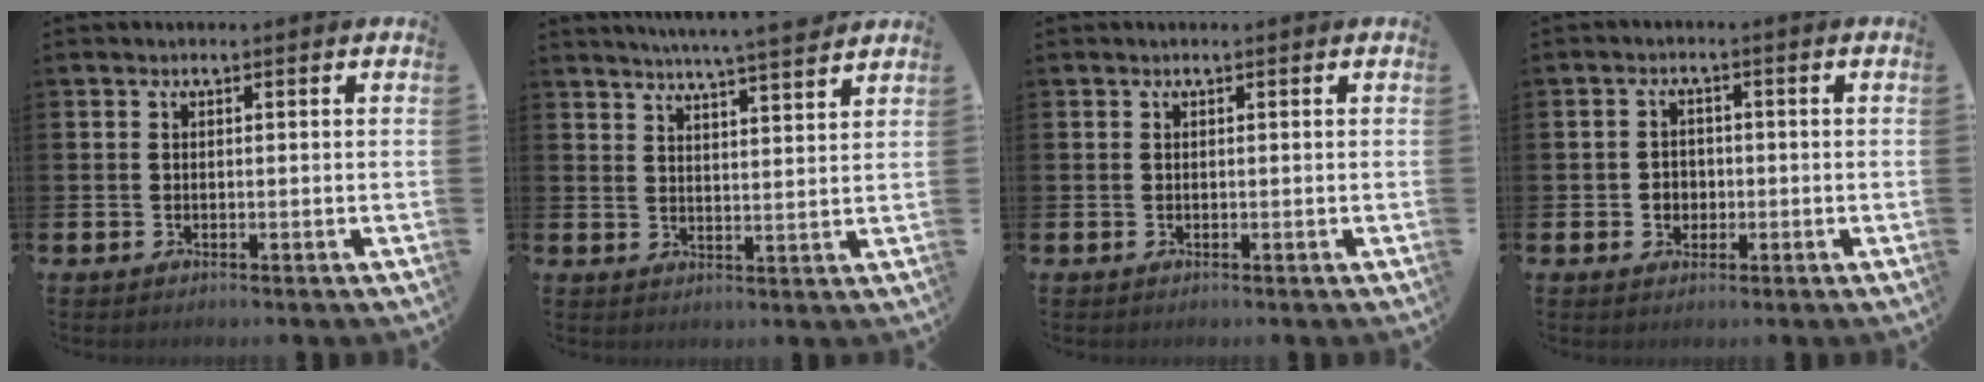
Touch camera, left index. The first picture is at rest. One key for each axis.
{"total": 6.1, "fx": 5.8, "fy": -0.6, "fz": 1.7, "tx": -0.039, "ty": -0.034, "tz": 0.101}
{"total": 0.0}
{"total": 2.2, "fx": -0.4, "fy": 2.1, "fz": 0.6, "tx": -0.009, "ty": 0.005, "tz": -0.014}